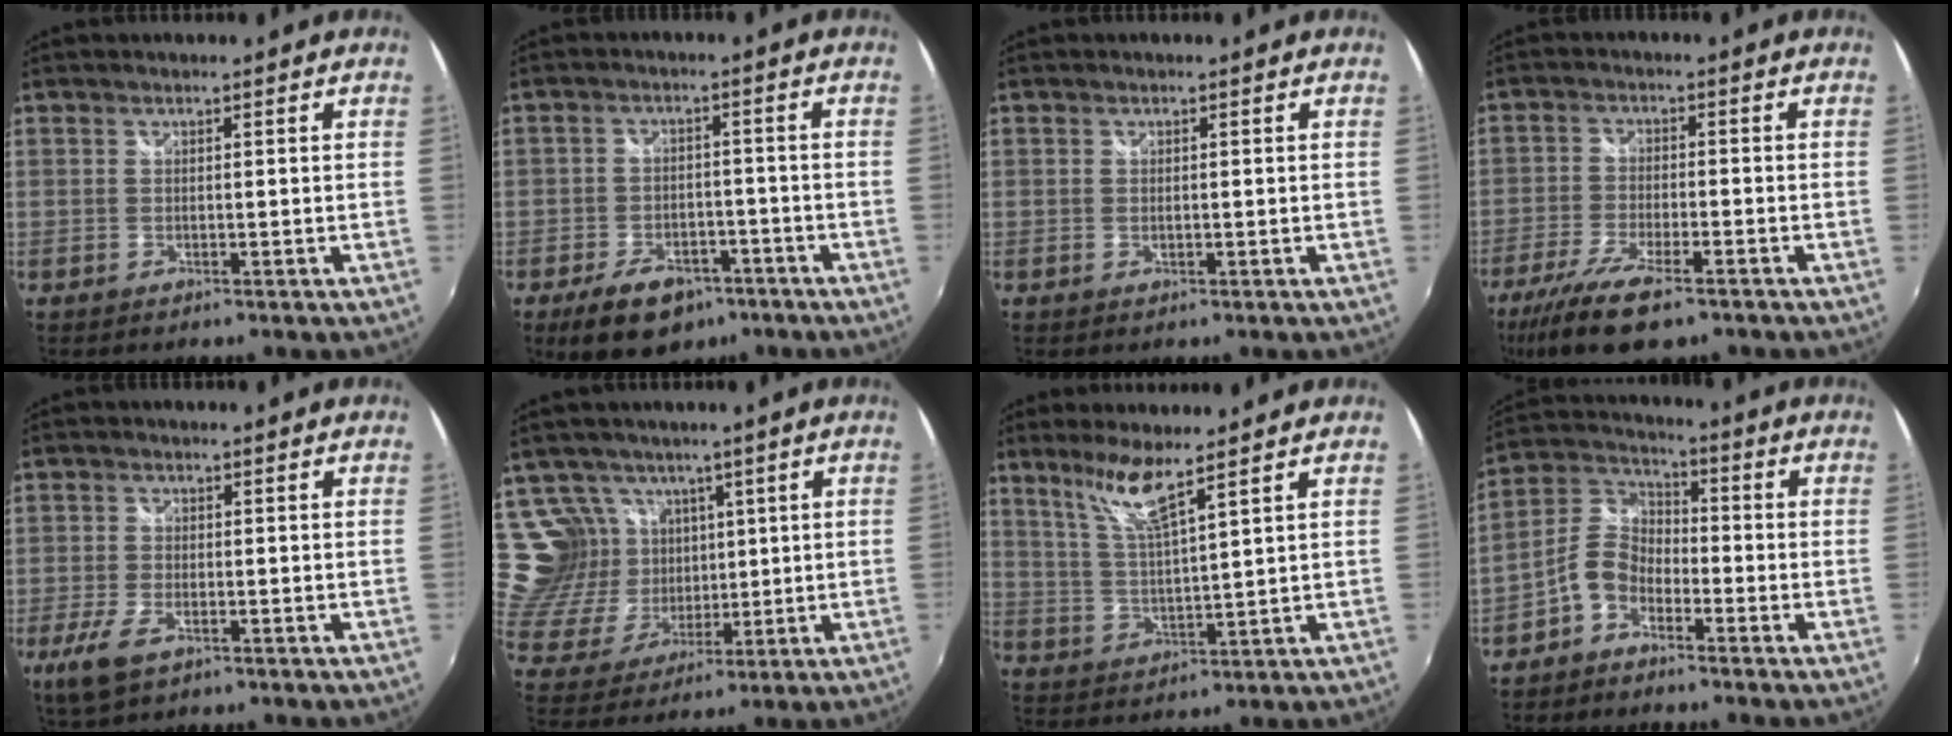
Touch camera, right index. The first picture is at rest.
{"total": 10.5, "force": [-6.6, 6.4, 5.0], "torque": [-0.118, 0.003, -0.093]}
{"total": 0.9, "force": [-0.1, 0.3, 0.8], "torque": [-0.017, -0.001, -0.003]}
{"total": 12.0, "force": [-8.3, 3.4, 8.0], "torque": [-0.188, -0.038, -0.157]}
{"total": 6.1, "force": [-3.2, 2.7, 4.4], "torque": [-0.110, -0.015, -0.059]}
{"total": 12.0, "force": [6.2, 9.4, 4.3], "torque": [-0.101, 0.004, 0.141]}
{"total": 7.2, "force": [5.3, -0.2, 4.8], "torque": [-0.093, -0.001, 0.109]}
{"total": 6.8, "force": [-4.1, 4.1, 3.5], "torque": [-0.081, 0.021, -0.089]}